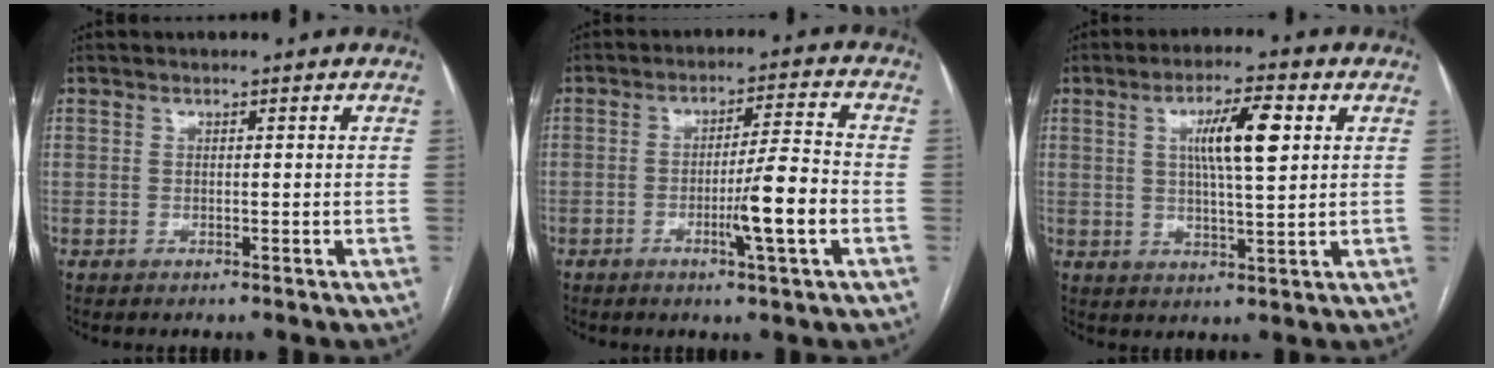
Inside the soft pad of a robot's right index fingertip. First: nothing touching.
{"total": 8.3, "force": [-2.6, -0.2, 7.9], "torque": [-0.125, -0.003, -0.043]}
{"total": 8.6, "force": [2.4, 1.3, 8.1], "torque": [-0.142, 0.009, 0.042]}